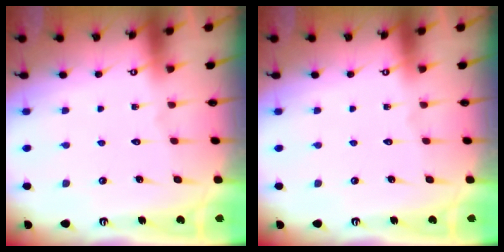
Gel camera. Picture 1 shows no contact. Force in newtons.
{"total": 0.0}